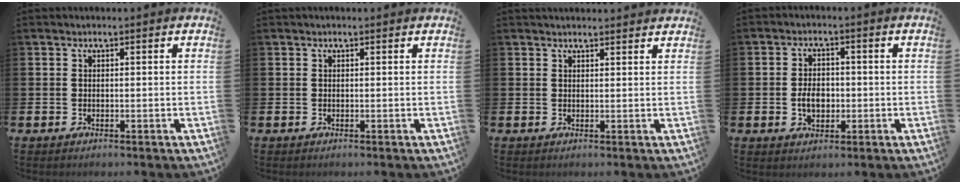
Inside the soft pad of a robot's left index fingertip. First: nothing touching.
{"total": 0.0}
{"total": 1.6, "force": [1.6, 0.2, 0.0], "torque": [0.010, -0.009, 0.026]}
{"total": 3.8, "force": [-0.5, 2.6, 2.7], "torque": [-0.030, -0.003, -0.017]}